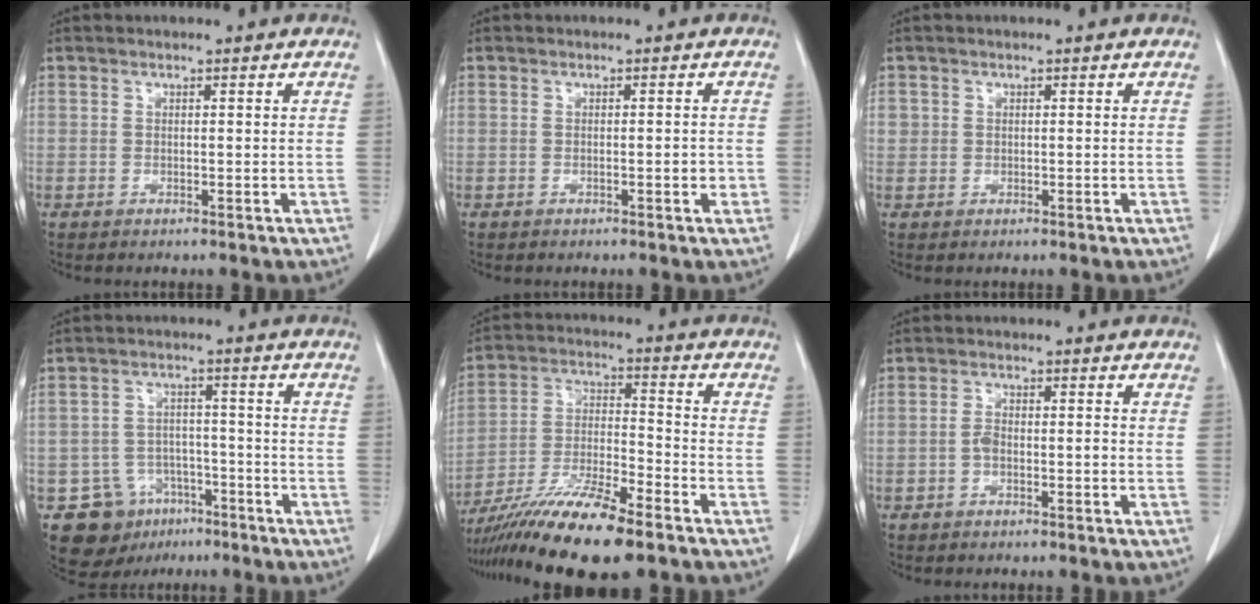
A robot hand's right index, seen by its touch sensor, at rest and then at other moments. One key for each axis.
{"total": 1.5, "fx": -0.3, "fy": 0.4, "fz": 1.4, "tx": -0.021, "ty": 0.000, "tz": -0.003}
{"total": 1.3, "fx": 0.4, "fy": 1.2, "fz": 0.2, "tx": 0.009, "ty": 0.002, "tz": 0.003}
{"total": 9.9, "fx": -5.5, "fy": 7.9, "fz": 2.1, "tx": -0.037, "ty": 0.026, "tz": -0.074}
{"total": 15.7, "fx": -11.3, "fy": 1.8, "fz": 10.7, "tx": -0.215, "ty": -0.031, "tz": -0.204}
{"total": 2.3, "fx": -0.9, "fy": 0.9, "fz": 1.9, "tx": -0.034, "ty": 0.006, "tz": -0.013}